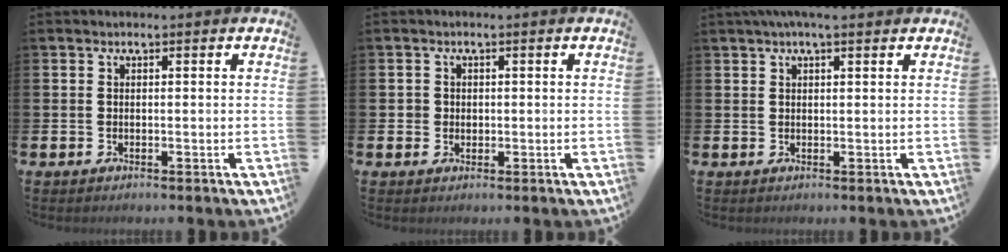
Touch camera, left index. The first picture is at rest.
{"total": 1.5, "force": [0.4, 1.4, 0.1], "torque": [0.002, 0.007, 0.004]}
{"total": 2.6, "force": [2.0, 0.4, 1.6], "torque": [-0.027, 0.000, 0.034]}